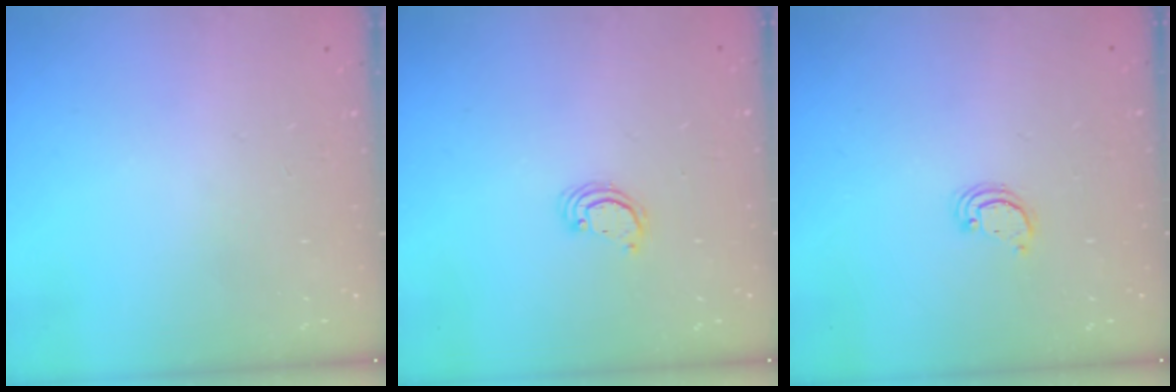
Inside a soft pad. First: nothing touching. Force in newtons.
{"total": 2.6, "press": 2.6, "slide": 0.2}
{"total": 2.4, "press": 2.4, "slide": 0.2}